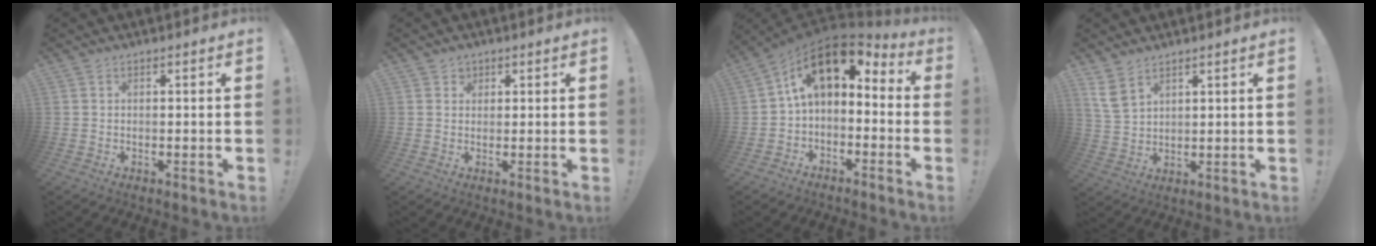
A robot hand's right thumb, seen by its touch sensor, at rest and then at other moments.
{"total": 2.1, "force": [1.2, 1.8, 0.1], "torque": [0.001, -0.004, 0.020]}
{"total": 11.4, "force": [4.3, 6.1, 8.5], "torque": [-0.142, -0.021, 0.078]}
{"total": 6.3, "force": [4.2, 3.2, 3.5], "torque": [-0.070, -0.019, 0.081]}